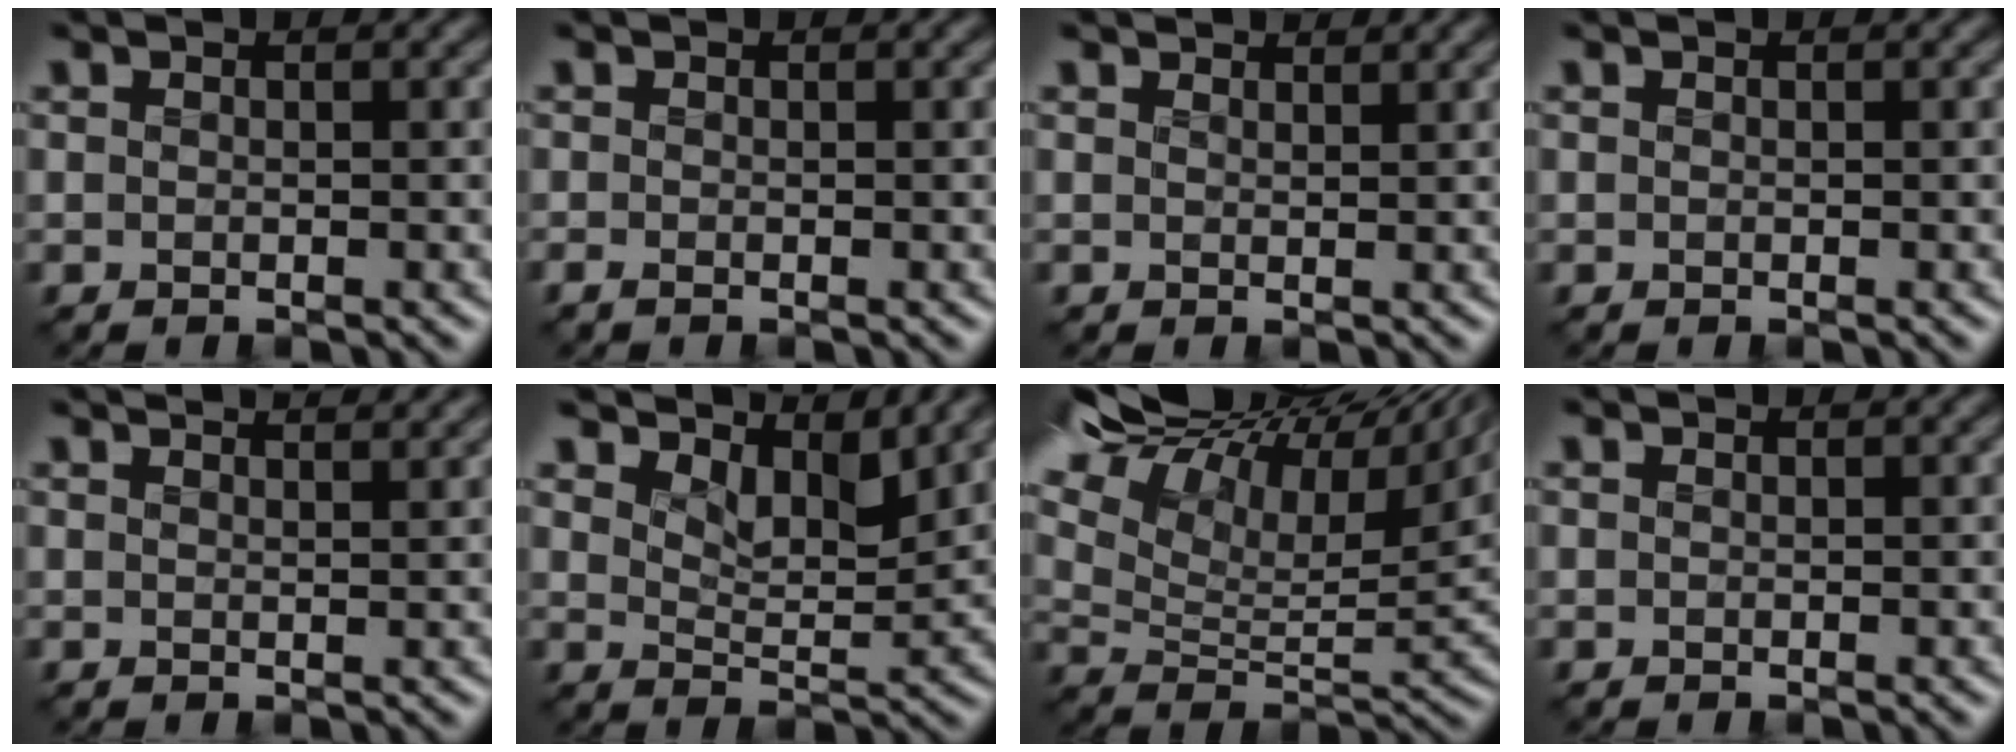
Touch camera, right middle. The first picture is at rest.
{"total": 0.6, "force": [-0.4, 0.2, 0.4], "torque": [-0.014, -0.005, -0.010]}
{"total": 1.9, "force": [1.8, 0.5, 0.3], "torque": [-0.014, 0.003, 0.024]}
{"total": 0.0}
{"total": 4.0, "force": [3.4, 1.2, 1.8], "torque": [-0.010, 0.024, 0.015]}
{"total": 4.7, "force": [4.1, 1.4, 1.8], "torque": [-0.049, -0.005, 0.054]}
{"total": 17.3, "force": [11.3, 7.3, 10.7], "torque": [-0.203, 0.065, 0.174]}
{"total": 0.0}